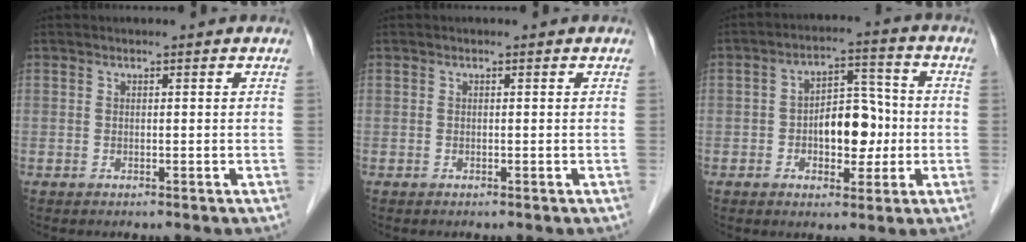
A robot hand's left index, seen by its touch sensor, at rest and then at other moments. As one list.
[{"total": 0.0}, {"total": 8.1, "force": [-1.3, 4.4, 6.8], "torque": [-0.110, 0.024, -0.016]}]